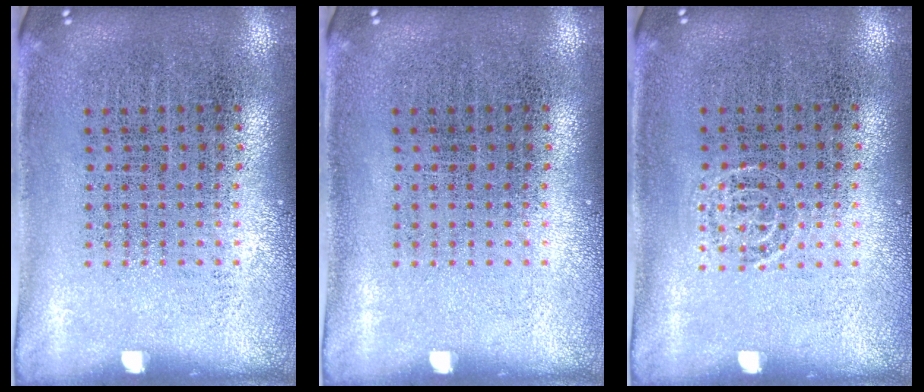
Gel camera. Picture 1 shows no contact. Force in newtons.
{"total": 0.0}
{"total": 0.6, "press": 0.5, "slide": 0.3}